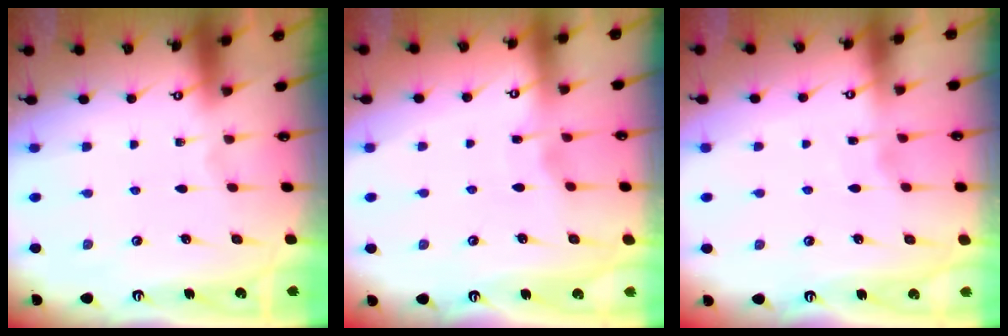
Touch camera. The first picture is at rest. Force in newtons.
{"total": 2.7, "press": 2.6, "slide": 0.3}
{"total": 2.1, "press": 2.1, "slide": 0.4}